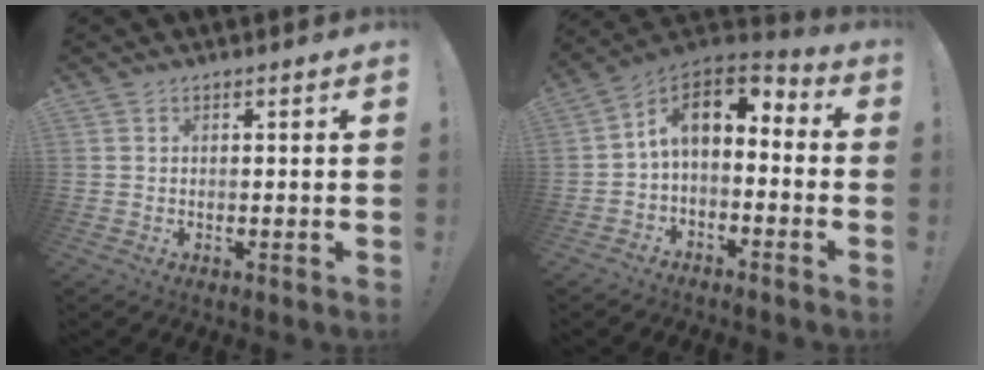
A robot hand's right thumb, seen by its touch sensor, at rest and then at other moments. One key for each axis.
{"total": 8.1, "fx": 1.3, "fy": 4.7, "fz": 6.5, "tx": -0.104, "ty": -0.001, "tz": 0.025}